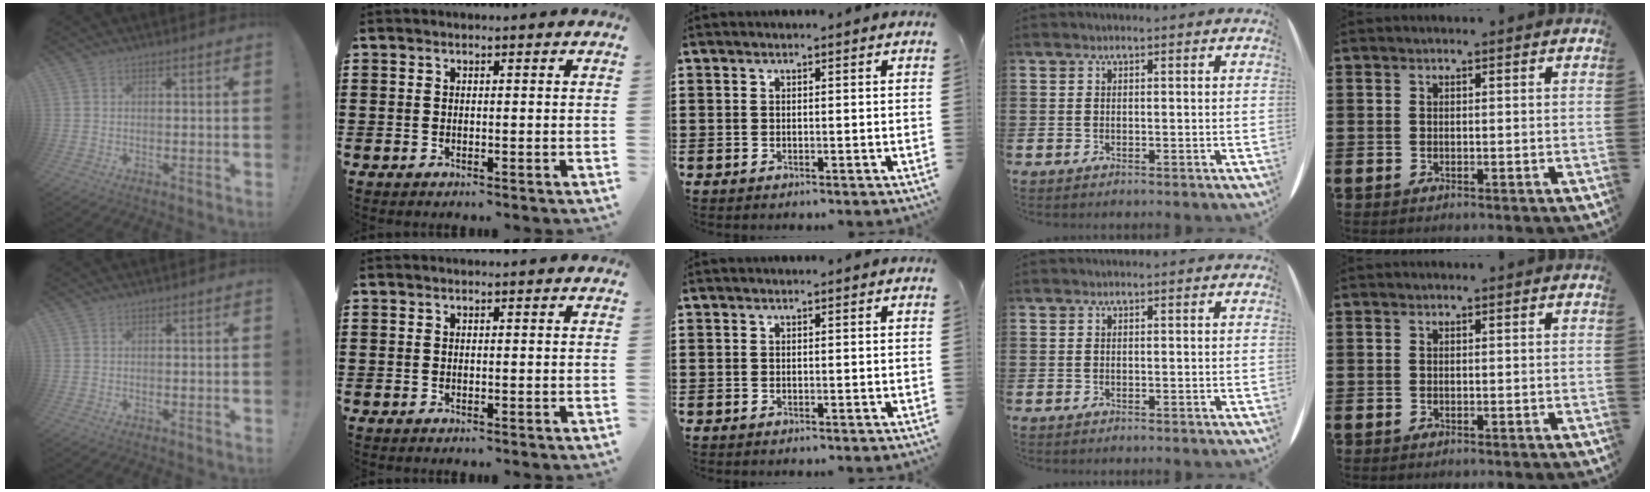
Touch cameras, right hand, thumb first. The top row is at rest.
{}